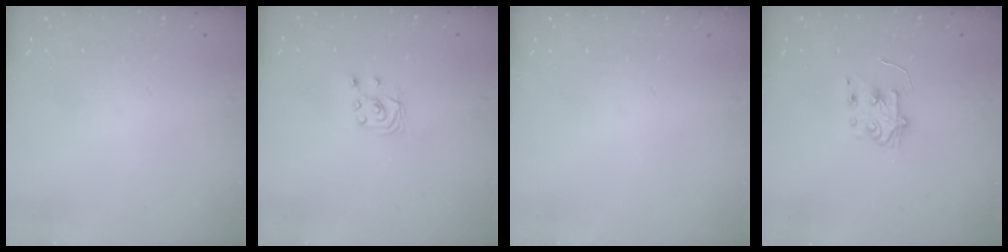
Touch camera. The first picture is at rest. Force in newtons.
{"total": 2.4, "press": 2.4, "slide": 0.2}
{"total": 0.0}
{"total": 5.8, "press": 5.8, "slide": 0.6}